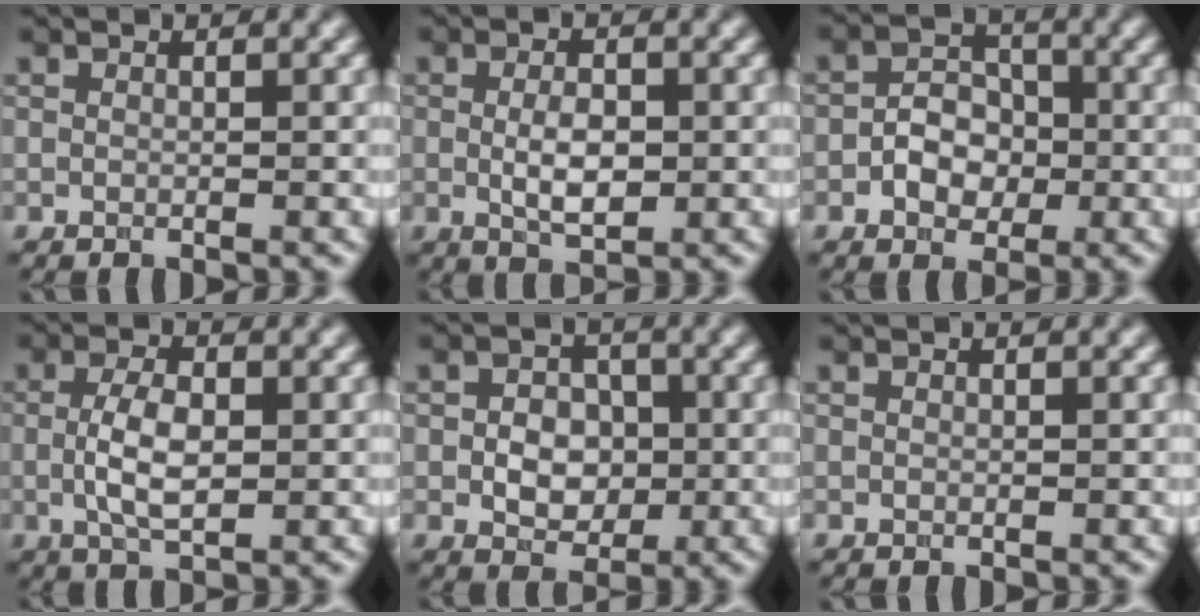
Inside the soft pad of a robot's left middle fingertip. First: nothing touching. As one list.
[{"total": 3.3, "force": [-0.2, 1.6, 2.9], "torque": [-0.052, -0.004, -0.001]}, {"total": 3.7, "force": [-1.0, 2.7, 2.2], "torque": [-0.031, 0.005, -0.021]}, {"total": 4.0, "force": [-0.2, 1.8, 3.6], "torque": [-0.077, -0.001, -0.003]}, {"total": 4.0, "force": [-0.5, 3.0, 2.6], "torque": [-0.036, -0.001, -0.012]}, {"total": 0.0}]